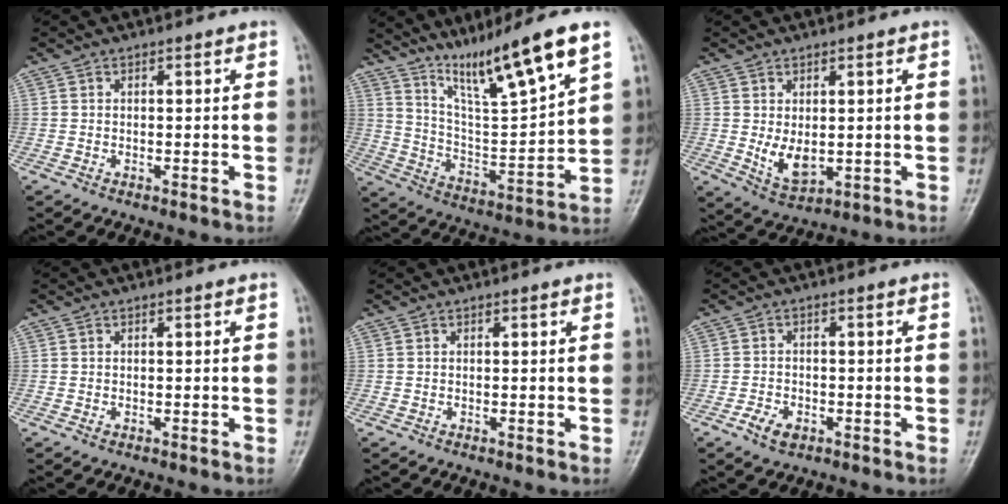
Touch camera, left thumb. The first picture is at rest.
{"total": 16.1, "force": [11.1, 0.8, 11.7], "torque": [-0.192, -0.059, 0.203]}
{"total": 5.9, "force": [0.0, 3.5, 4.8], "torque": [-0.075, -0.011, 0.015]}
{"total": 0.6, "force": [-0.2, 0.4, 0.4], "torque": [-0.007, 0.006, 0.000]}
{"total": 0.0}
{"total": 3.6, "force": [-2.0, 2.2, 2.1], "torque": [-0.037, 0.010, -0.033]}